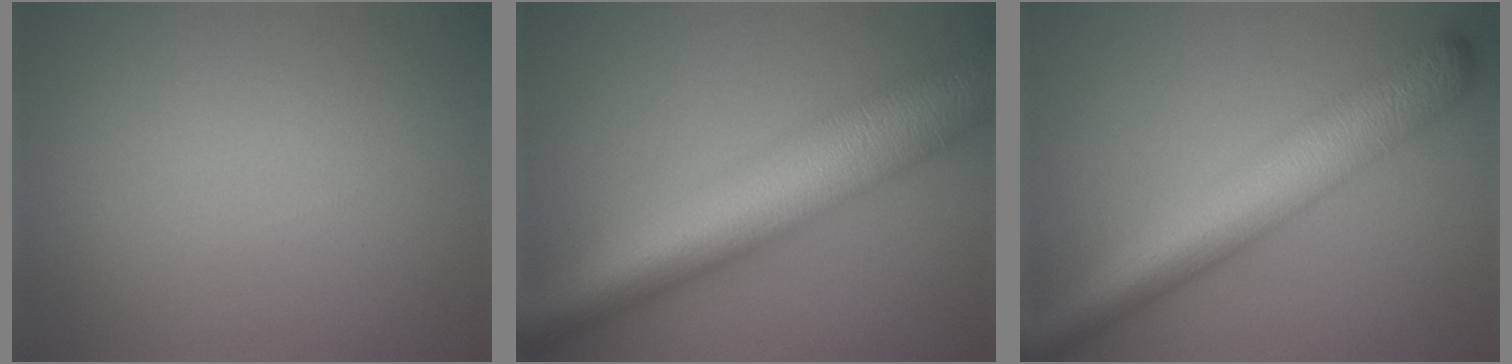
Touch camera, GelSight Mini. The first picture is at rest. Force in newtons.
{"total": 11.7, "press": 11.7, "slide": 0.0}
{"total": 8.1, "press": 8.1, "slide": 0.1}